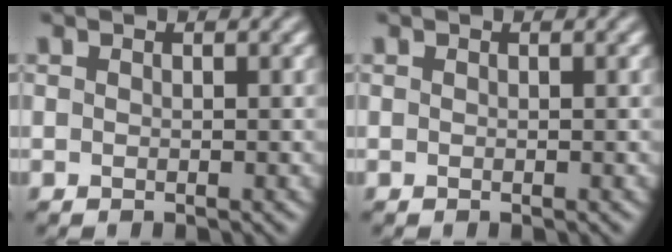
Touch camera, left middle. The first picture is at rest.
{"total": 0.0}